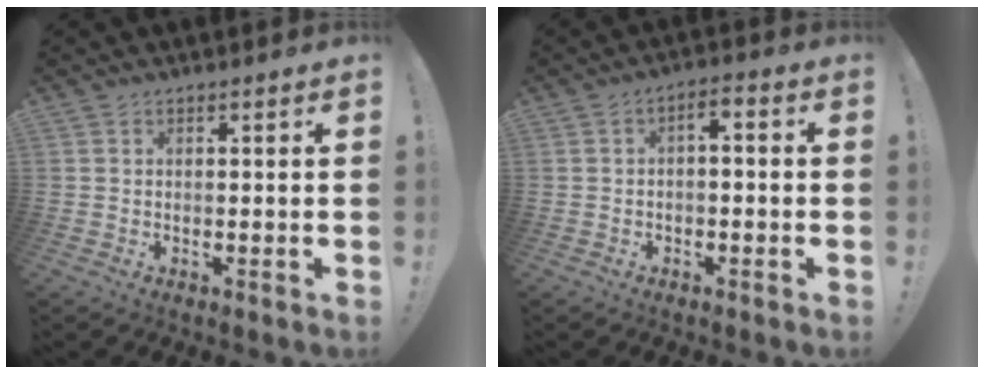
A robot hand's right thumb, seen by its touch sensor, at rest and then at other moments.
{"total": 3.2, "force": [-1.7, 1.4, 2.3], "torque": [-0.043, 0.010, -0.031]}